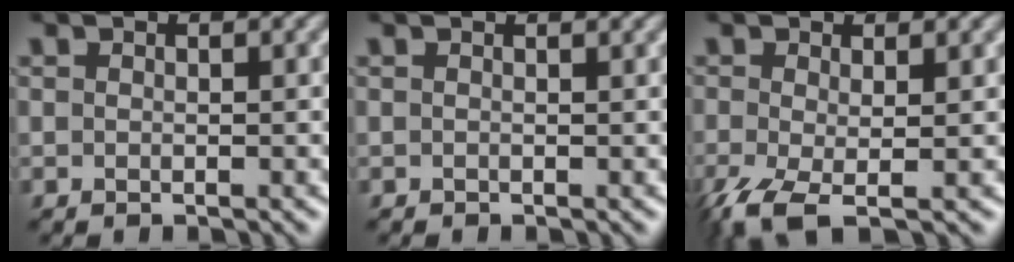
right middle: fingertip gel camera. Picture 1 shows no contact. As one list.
[{"total": 0.6, "force": [0.6, 0.2, 0.2], "torque": [0.000, 0.000, 0.006]}, {"total": 4.5, "force": [-2.0, 1.6, 3.8], "torque": [-0.093, -0.014, -0.046]}]